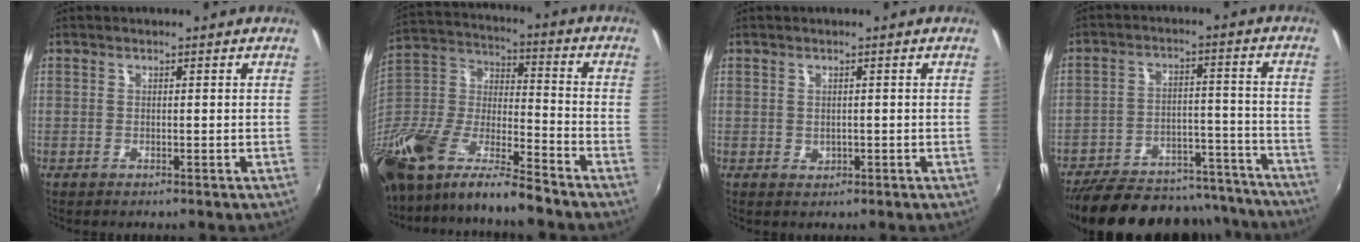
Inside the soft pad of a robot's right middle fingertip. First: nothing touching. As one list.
[{"total": 21.4, "force": [-15.5, 5.7, 13.5], "torque": [-0.284, -0.024, -0.298]}, {"total": 0.9, "force": [0.2, 0.8, 0.3], "torque": [0.000, 0.002, 0.006]}, {"total": 29.4, "force": [-25.4, 9.9, 11.1], "torque": [-0.220, 0.019, -0.323]}]